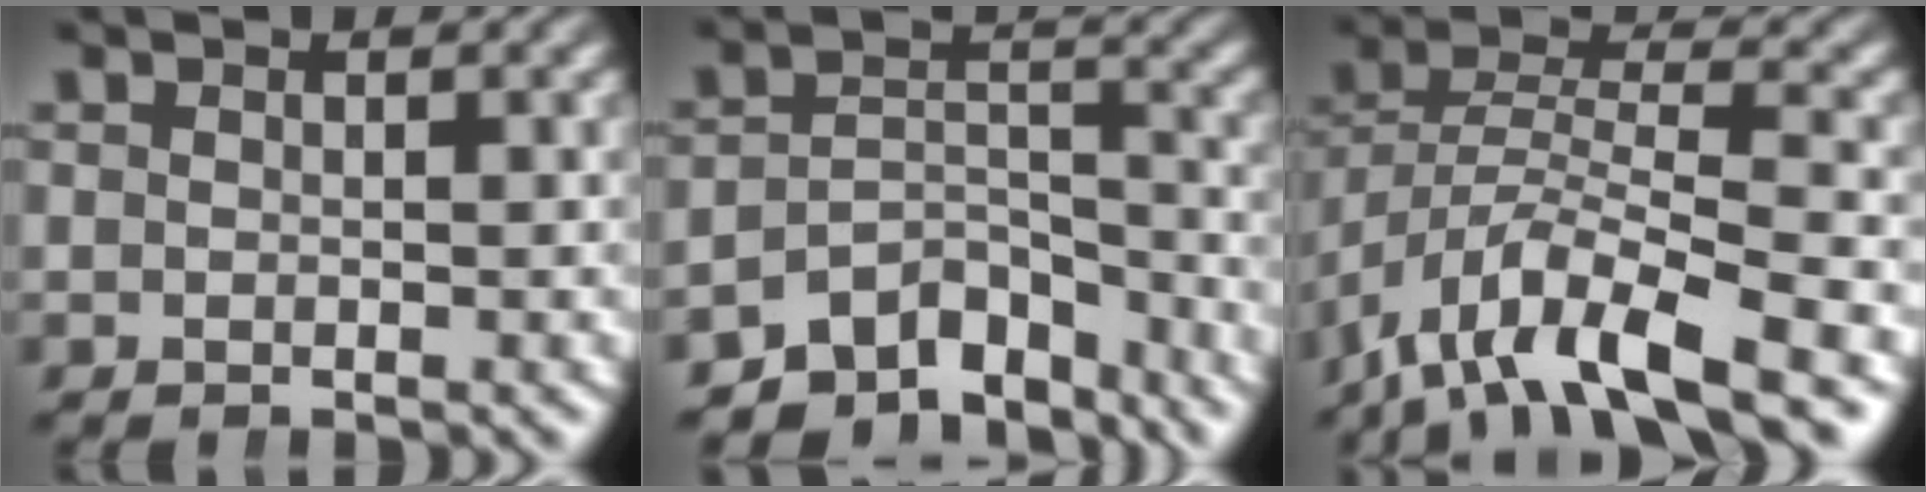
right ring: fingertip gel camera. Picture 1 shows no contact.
{"total": 9.6, "force": [-7.3, 4.5, 4.1], "torque": [-0.060, -0.034, -0.107]}
{"total": 7.2, "force": [-3.1, 3.7, 5.3], "torque": [-0.113, -0.025, -0.039]}